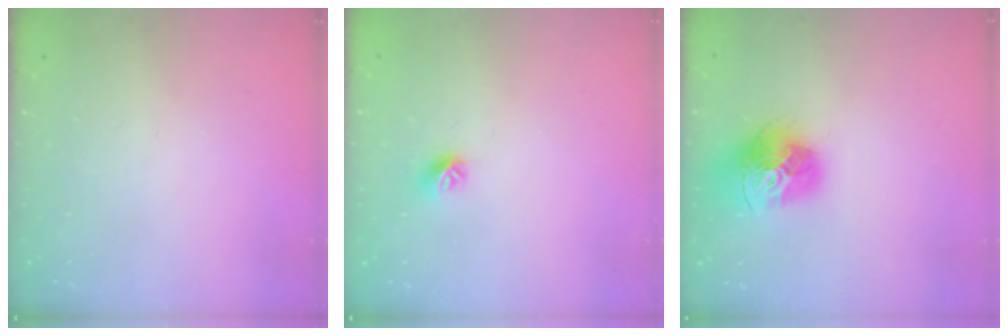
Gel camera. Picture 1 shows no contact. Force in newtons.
{"total": 7.4, "press": 7.4, "slide": 0.7}
{"total": 17.4, "press": 17.3, "slide": 1.7}